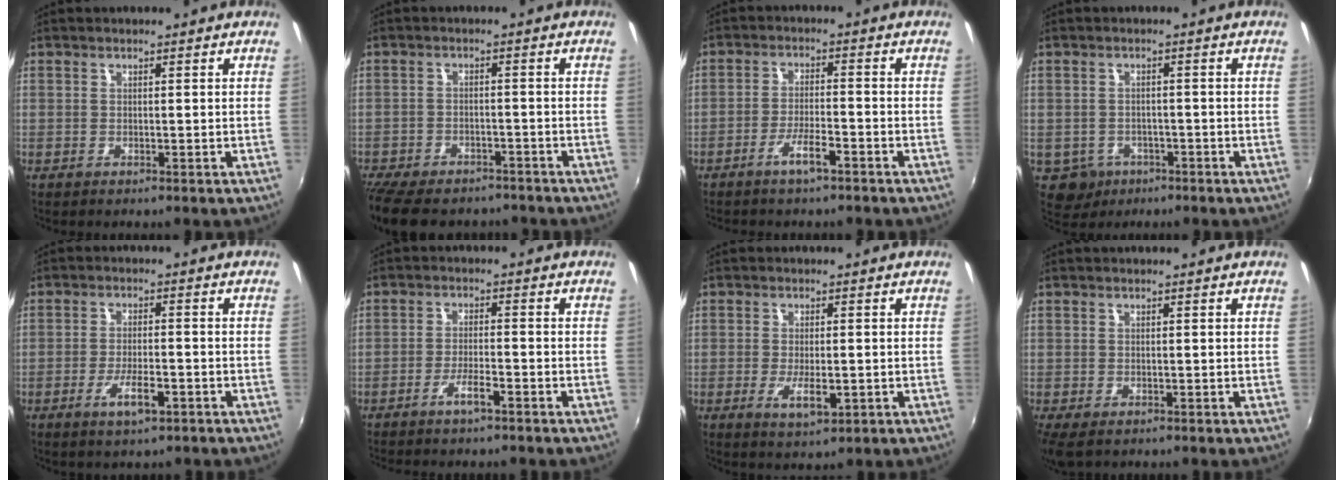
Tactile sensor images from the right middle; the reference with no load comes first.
{"total": 15.3, "force": [-12.4, 6.6, 6.1], "torque": [-0.154, -0.012, -0.185]}
{"total": 4.5, "force": [-3.3, 0.8, 3.0], "torque": [-0.070, 0.000, -0.058]}
{"total": 5.2, "force": [-2.4, 4.5, 1.3], "torque": [-0.037, -0.003, -0.028]}
{"total": 5.4, "force": [-3.0, 1.7, 4.2], "torque": [-0.090, -0.009, -0.049]}
{"total": 3.4, "force": [-2.6, 0.4, 2.3], "torque": [-0.058, 0.000, -0.048]}
{"total": 4.9, "force": [-1.5, 1.9, 4.3], "torque": [-0.083, -0.013, -0.024]}
{"total": 3.3, "force": [-1.8, 1.6, 2.3], "torque": [-0.045, -0.016, -0.026]}